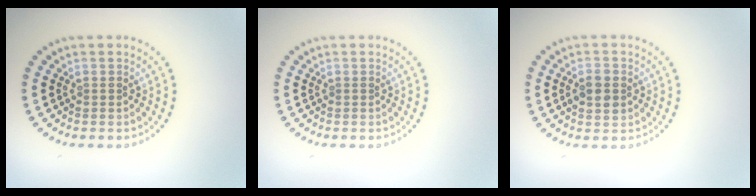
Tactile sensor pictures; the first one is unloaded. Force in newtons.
{"total": 0.0}
{"total": 2.5, "press": 2.5, "slide": 0.1}